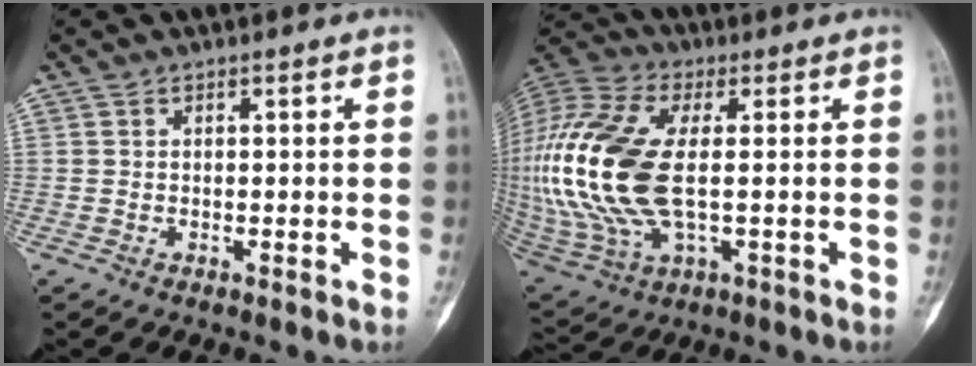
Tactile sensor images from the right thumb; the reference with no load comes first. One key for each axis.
{"total": 24.5, "fx": 0.3, "fy": 12.4, "fz": 21.1, "tx": -0.495, "ty": -0.006, "tz": 0.011}